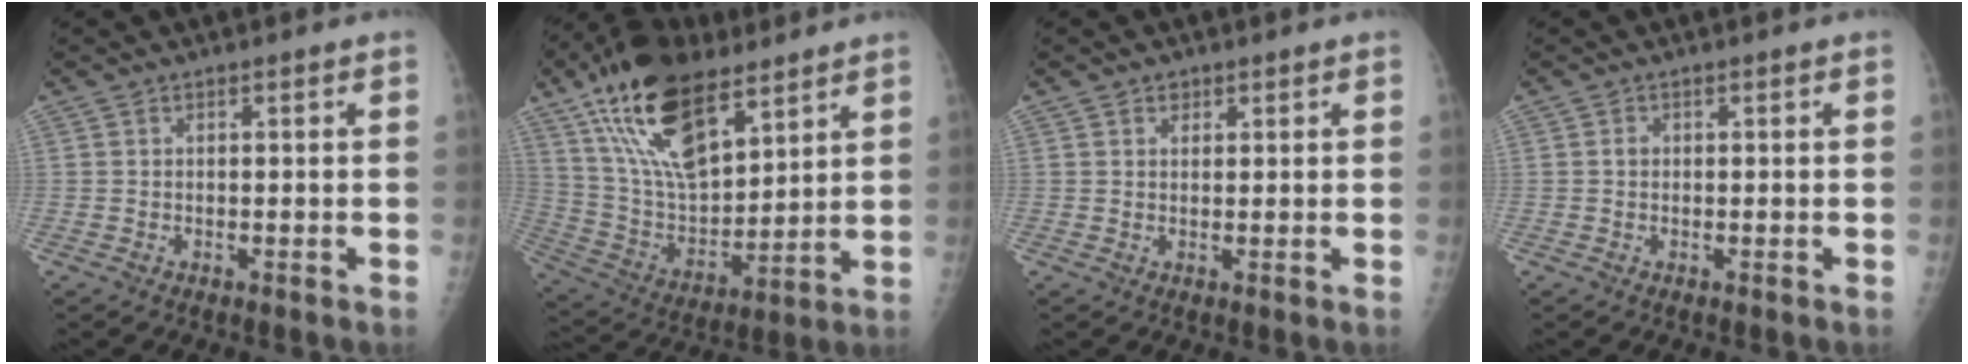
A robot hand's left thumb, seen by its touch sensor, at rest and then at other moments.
{"total": 22.6, "force": [13.3, 10.4, 15.0], "torque": [-0.255, -0.046, 0.251]}
{"total": 1.7, "force": [0.9, 1.4, 0.5], "torque": [0.004, -0.004, 0.011]}
{"total": 0.7, "force": [0.0, 0.7, 0.3], "torque": [0.001, 0.002, -0.003]}